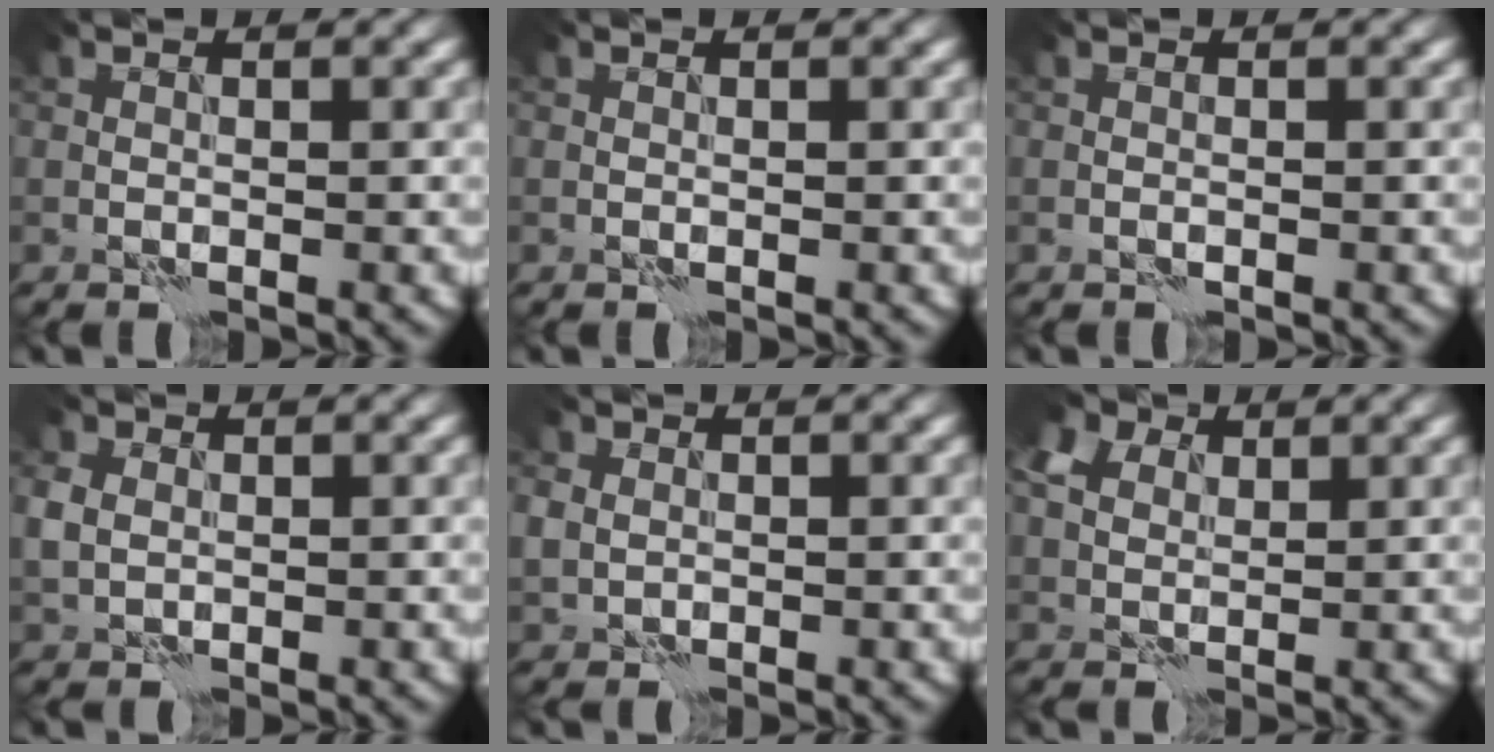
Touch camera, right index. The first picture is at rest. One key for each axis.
{"total": 0.0}
{"total": 0.0}
{"total": 2.5, "fx": 0.2, "fy": 2.1, "fz": 1.3, "tx": -0.035, "ty": 0.005, "tz": 0.000}
{"total": 2.2, "fx": 0.3, "fy": 2.0, "fz": 0.9, "tx": -0.021, "ty": 0.008, "tz": 0.005}
{"total": 6.1, "fx": 3.1, "fy": 4.0, "fz": 3.5, "tx": -0.098, "ty": 0.023, "tz": 0.047}